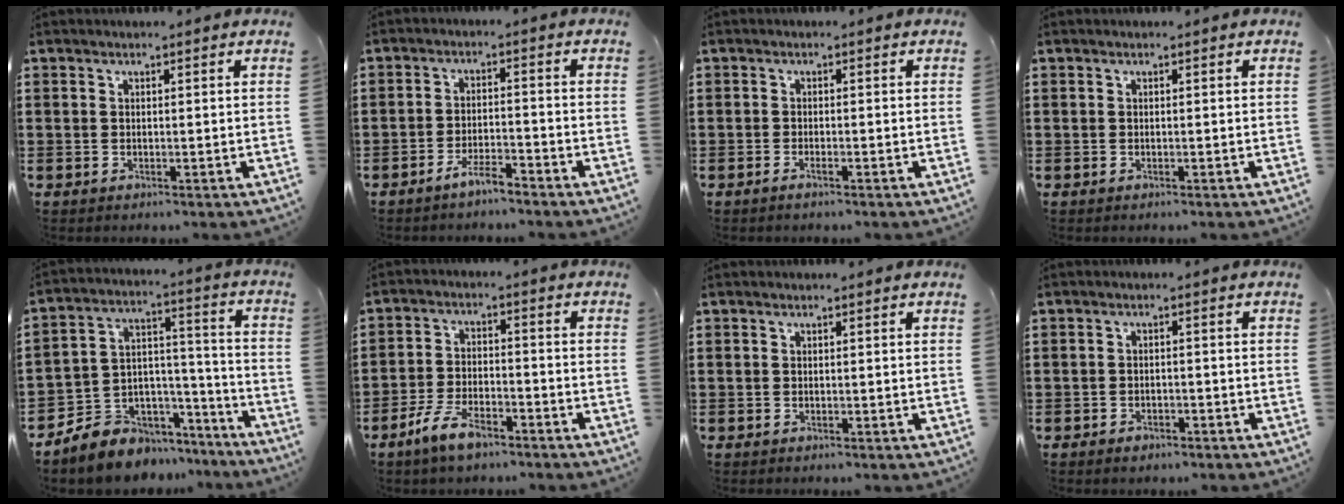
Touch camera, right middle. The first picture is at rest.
{"total": 3.7, "force": [-3.2, 0.5, 1.7], "torque": [-0.045, 0.002, -0.067]}
{"total": 1.0, "force": [-0.6, 0.1, 0.8], "torque": [-0.014, -0.003, -0.011]}
{"total": 0.0}
{"total": 6.4, "force": [-5.2, 3.8, -0.4], "torque": [-0.012, 0.004, -0.102]}
{"total": 6.6, "force": [-4.7, 2.4, 4.0], "torque": [-0.089, 0.006, -0.090]}
{"total": 0.0}
{"total": 1.4, "force": [-1.1, 0.7, 0.3], "torque": [-0.009, 0.001, -0.025]}